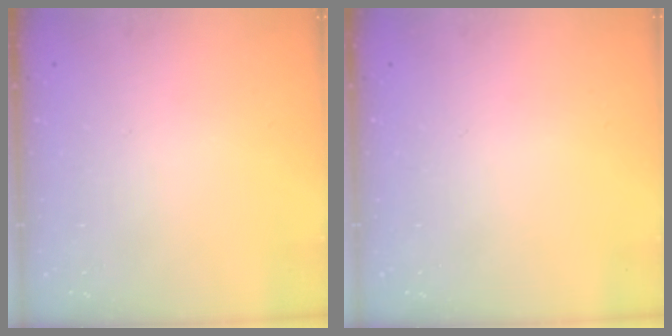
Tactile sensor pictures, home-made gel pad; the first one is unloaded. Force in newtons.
{"total": 0.0}